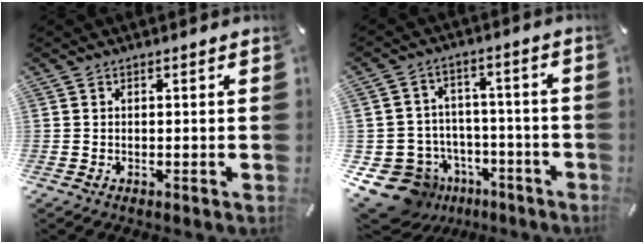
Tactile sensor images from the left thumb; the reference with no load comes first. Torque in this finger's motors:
{"motor_torque": [0.03, 0.48, 0.16, 0.05, 0.10]}